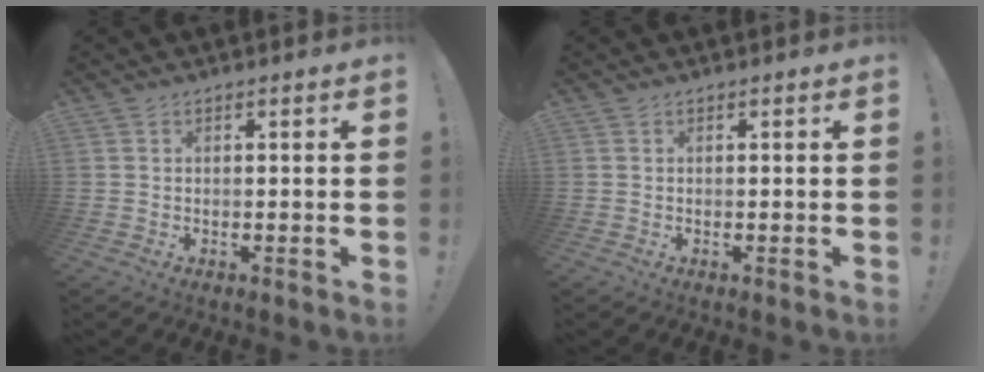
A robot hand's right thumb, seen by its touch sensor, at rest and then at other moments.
{"total": 0.0}